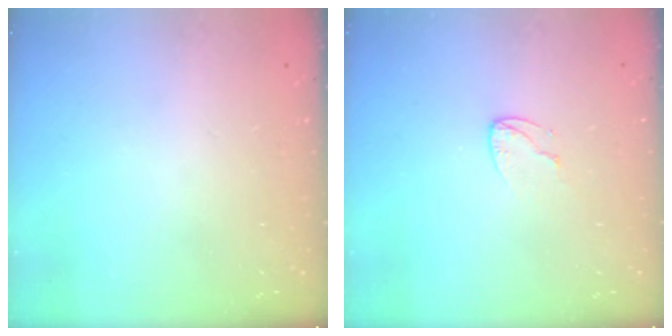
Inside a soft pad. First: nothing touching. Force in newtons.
{"total": 4.5, "press": 4.5, "slide": 0.4}